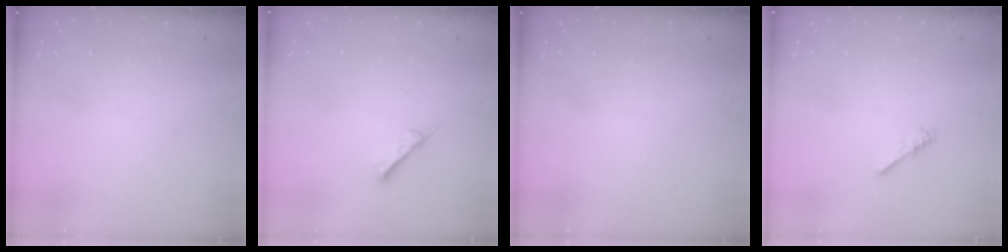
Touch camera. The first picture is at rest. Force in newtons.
{"total": 3.3, "press": 3.3, "slide": 0.0}
{"total": 0.0}
{"total": 0.0}